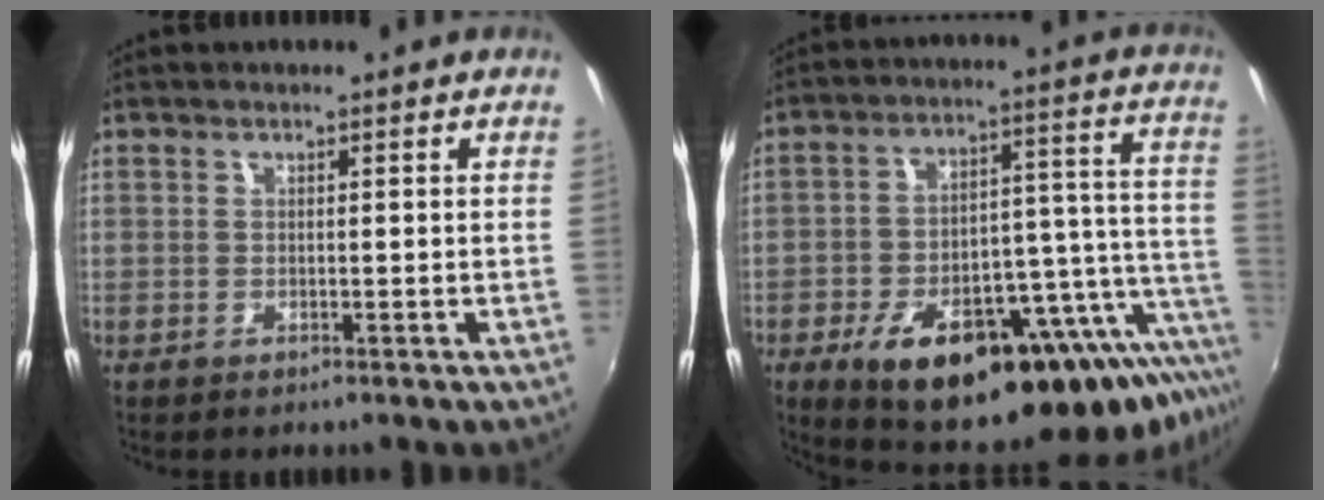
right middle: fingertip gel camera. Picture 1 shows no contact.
{"total": 27.7, "force": [-18.2, 8.5, 19.1], "torque": [-0.264, -0.016, -0.249]}